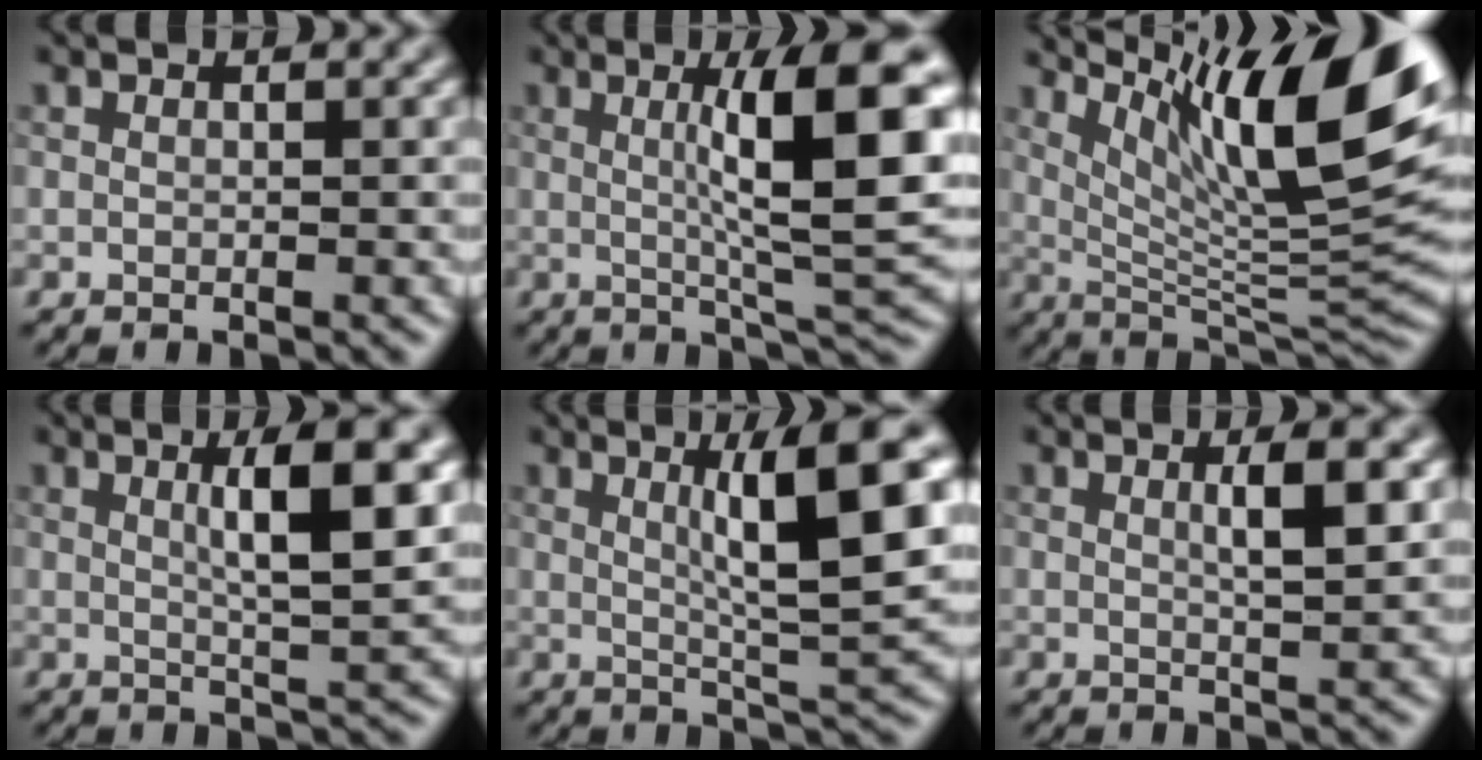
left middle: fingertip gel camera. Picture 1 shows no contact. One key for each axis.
{"total": 10.5, "fx": 1.8, "fy": 2.0, "fz": 10.2, "tx": -0.134, "ty": 0.004, "tz": 0.030}
{"total": 14.0, "fx": 6.5, "fy": 3.0, "fz": 12.0, "tx": -0.188, "ty": 0.009, "tz": 0.119}
{"total": 6.3, "fx": 1.7, "fy": 1.2, "fz": 6.0, "tx": -0.083, "ty": 0.006, "tz": 0.027}
{"total": 8.8, "fx": 2.3, "fy": 1.4, "fz": 8.4, "tx": -0.113, "ty": 0.001, "tz": 0.040}
{"total": 3.3, "fx": 0.9, "fy": 0.7, "fz": 3.1, "tx": -0.042, "ty": 0.004, "tz": 0.012}